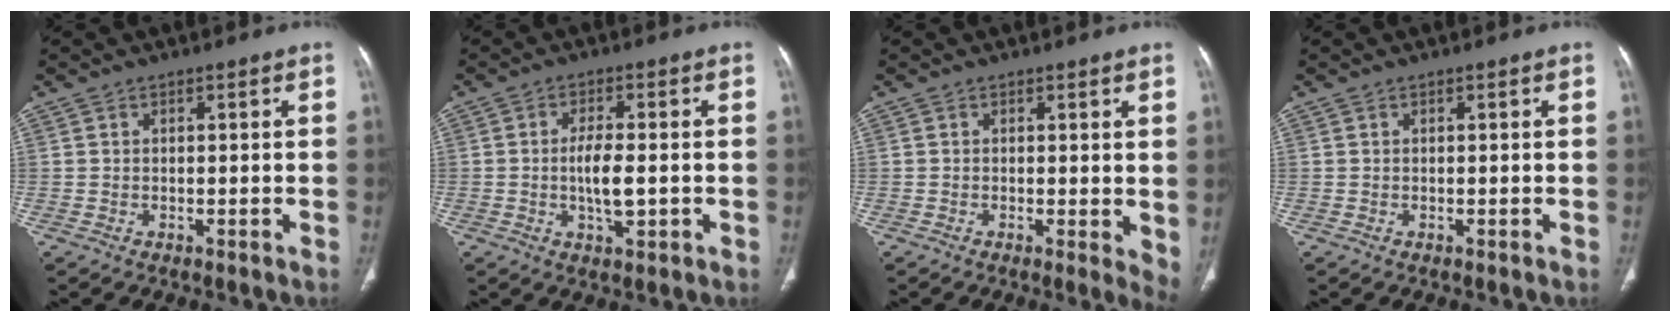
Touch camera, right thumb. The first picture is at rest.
{"total": 5.7, "force": [-0.7, 2.2, 5.2], "torque": [-0.095, -0.003, -0.012]}
{"total": 4.5, "force": [0.2, 1.7, 4.2], "torque": [-0.048, -0.012, 0.000]}
{"total": 0.0}